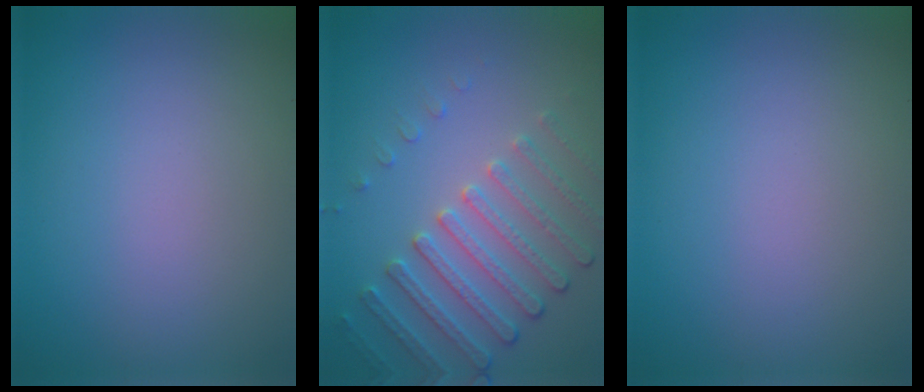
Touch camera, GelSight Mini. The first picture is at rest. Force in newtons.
{"total": 4.0, "press": 3.7, "slide": 1.4}
{"total": 0.0}